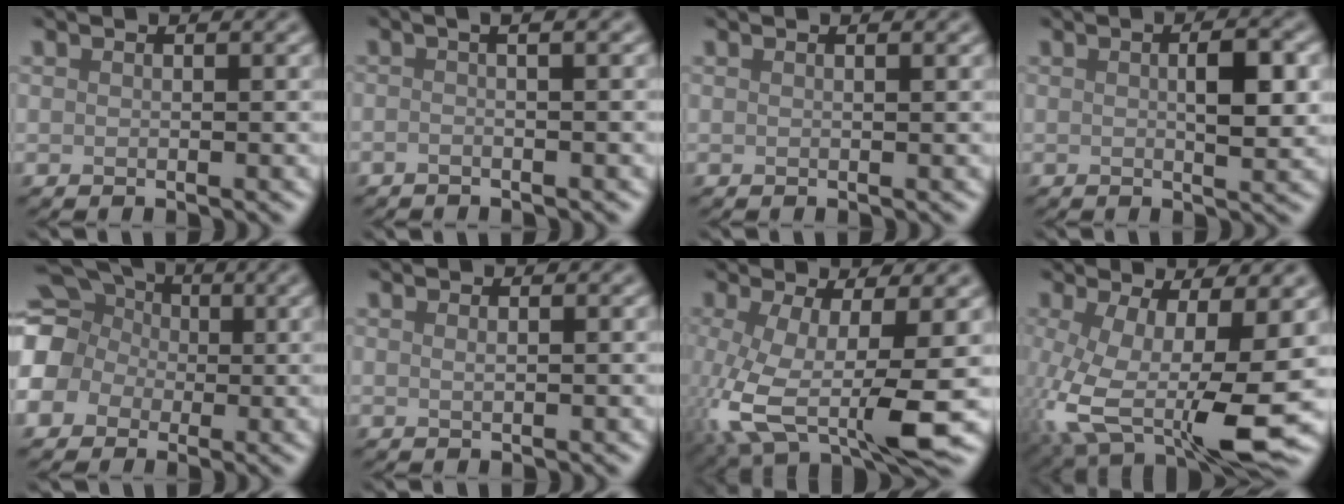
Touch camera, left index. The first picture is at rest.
{"total": 3.7, "force": [0.5, 1.5, 3.3], "torque": [-0.025, 0.006, -0.029]}
{"total": 0.5, "force": [0.3, 0.0, 0.4], "torque": [-0.004, 0.004, 0.004]}
{"total": 3.7, "force": [0.4, 0.8, 3.6], "torque": [-0.057, 0.002, 0.006]}
{"total": 13.1, "force": [0.5, 11.6, 5.9], "torque": [-0.136, 0.026, -0.048]}
{"total": 0.6, "force": [0.2, 0.2, 0.5], "torque": [-0.008, 0.002, 0.002]}
{"total": 9.7, "force": [-2.2, 3.2, 8.9], "torque": [-0.179, -0.021, -0.035]}
{"total": 12.4, "force": [-2.5, 5.0, 11.0], "torque": [-0.210, -0.031, -0.034]}